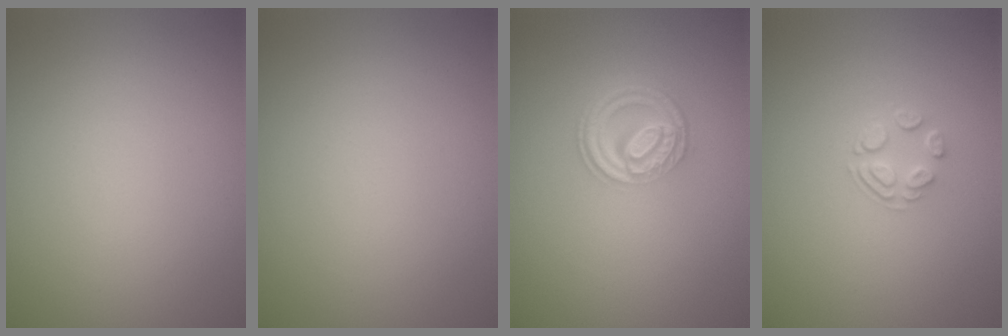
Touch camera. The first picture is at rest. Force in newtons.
{"total": 0.0}
{"total": 4.2, "press": 3.1, "slide": 2.8}
{"total": 1.7, "press": 1.0, "slide": 1.4}